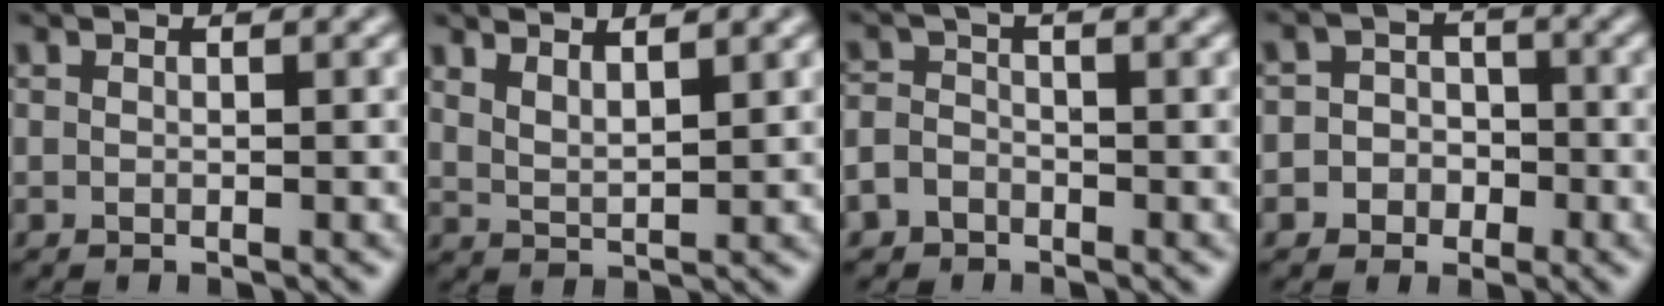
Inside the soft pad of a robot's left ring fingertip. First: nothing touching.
{"total": 2.7, "force": [2.3, 0.6, 1.3], "torque": [-0.021, 0.002, 0.042]}
{"total": 1.9, "force": [-1.2, 1.2, 0.8], "torque": [-0.019, 0.003, -0.030]}
{"total": 4.1, "force": [-1.3, 3.8, 0.7], "torque": [0.022, 0.011, -0.042]}